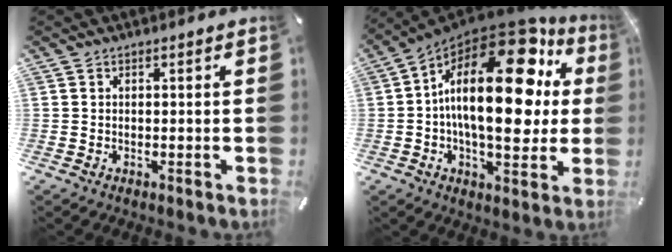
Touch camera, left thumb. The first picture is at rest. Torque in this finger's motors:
{"motor_torque": [2.49, 2.52, 1.80, -0.97, 0.94]}